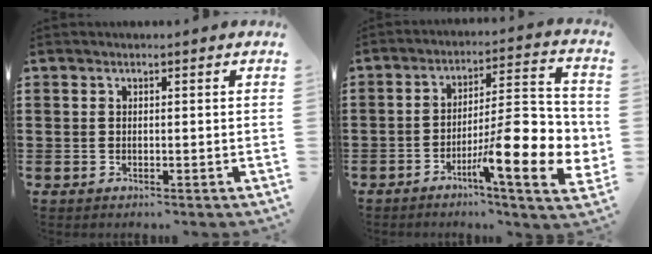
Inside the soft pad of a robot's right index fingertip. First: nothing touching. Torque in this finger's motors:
{"motor_torque": [1.21, -0.93, 0.49, 0.21]}